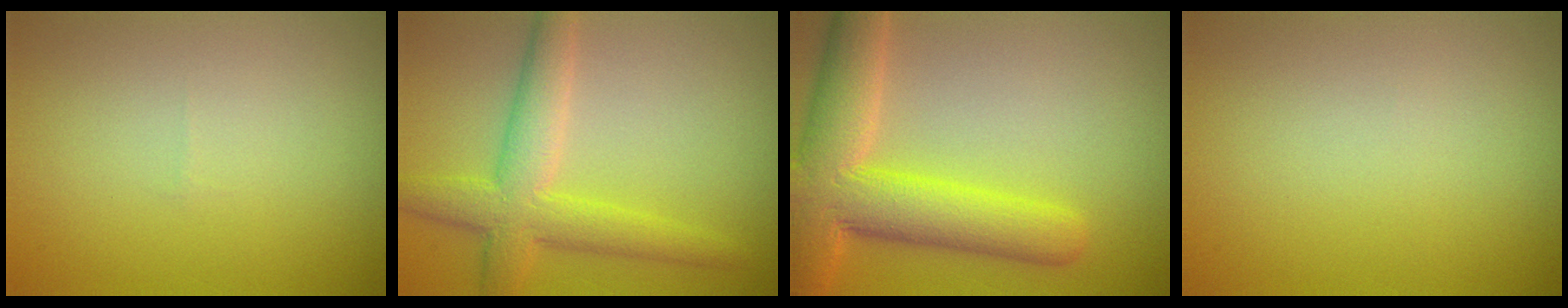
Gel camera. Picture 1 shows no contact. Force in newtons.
{"total": 5.1, "press": 5.1, "slide": 0.1}
{"total": 9.0, "press": 9.0, "slide": 0.6}
{"total": 0.0}